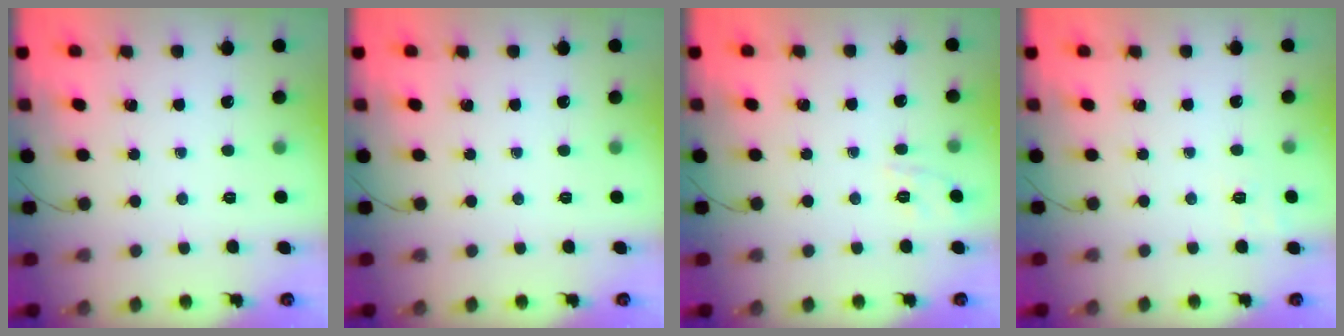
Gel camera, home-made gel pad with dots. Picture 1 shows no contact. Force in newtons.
{"total": 0.0}
{"total": 1.9, "press": 0.2, "slide": 1.9}
{"total": 6.6, "press": 6.4, "slide": 1.8}